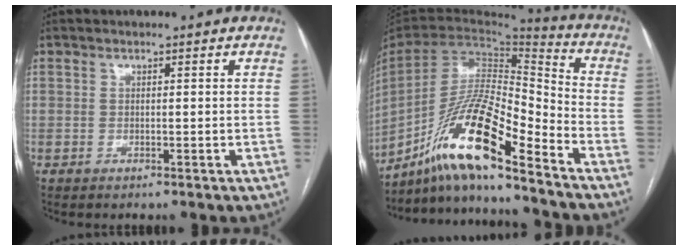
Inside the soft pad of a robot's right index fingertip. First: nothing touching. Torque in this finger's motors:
{"motor_torque": [0.53, -0.26, 0.08, -0.02]}